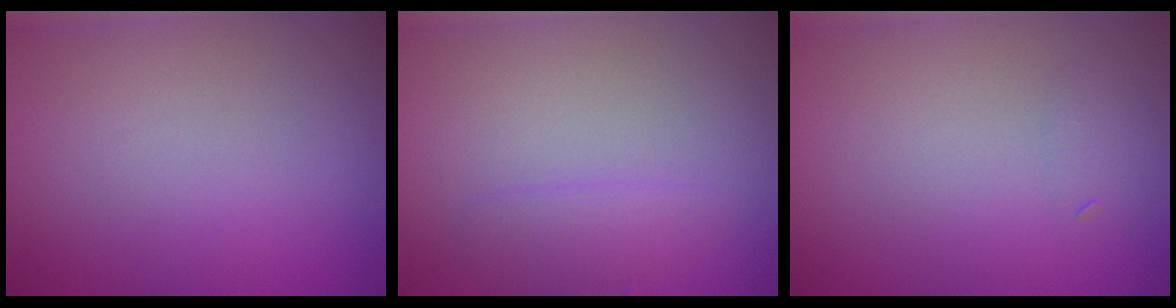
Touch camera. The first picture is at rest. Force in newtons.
{"total": 1.7, "press": 1.7, "slide": 0.2}
{"total": 0.6, "press": 0.6, "slide": 0.0}